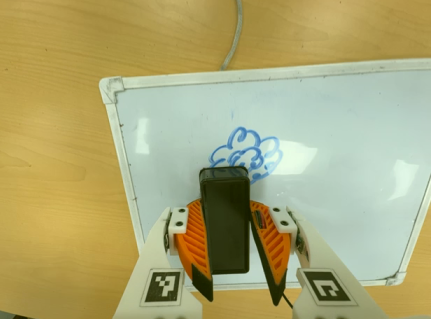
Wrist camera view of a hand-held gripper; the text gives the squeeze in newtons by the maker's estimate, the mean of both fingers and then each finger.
{"total": 13.4, "left": 14.8, "right": 11.9}